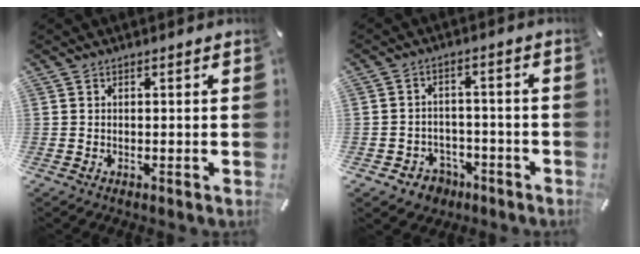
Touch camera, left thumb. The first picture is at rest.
{"total": 5.1, "force": [-2.5, 4.3, 1.0], "torque": [-0.024, 0.016, -0.045]}